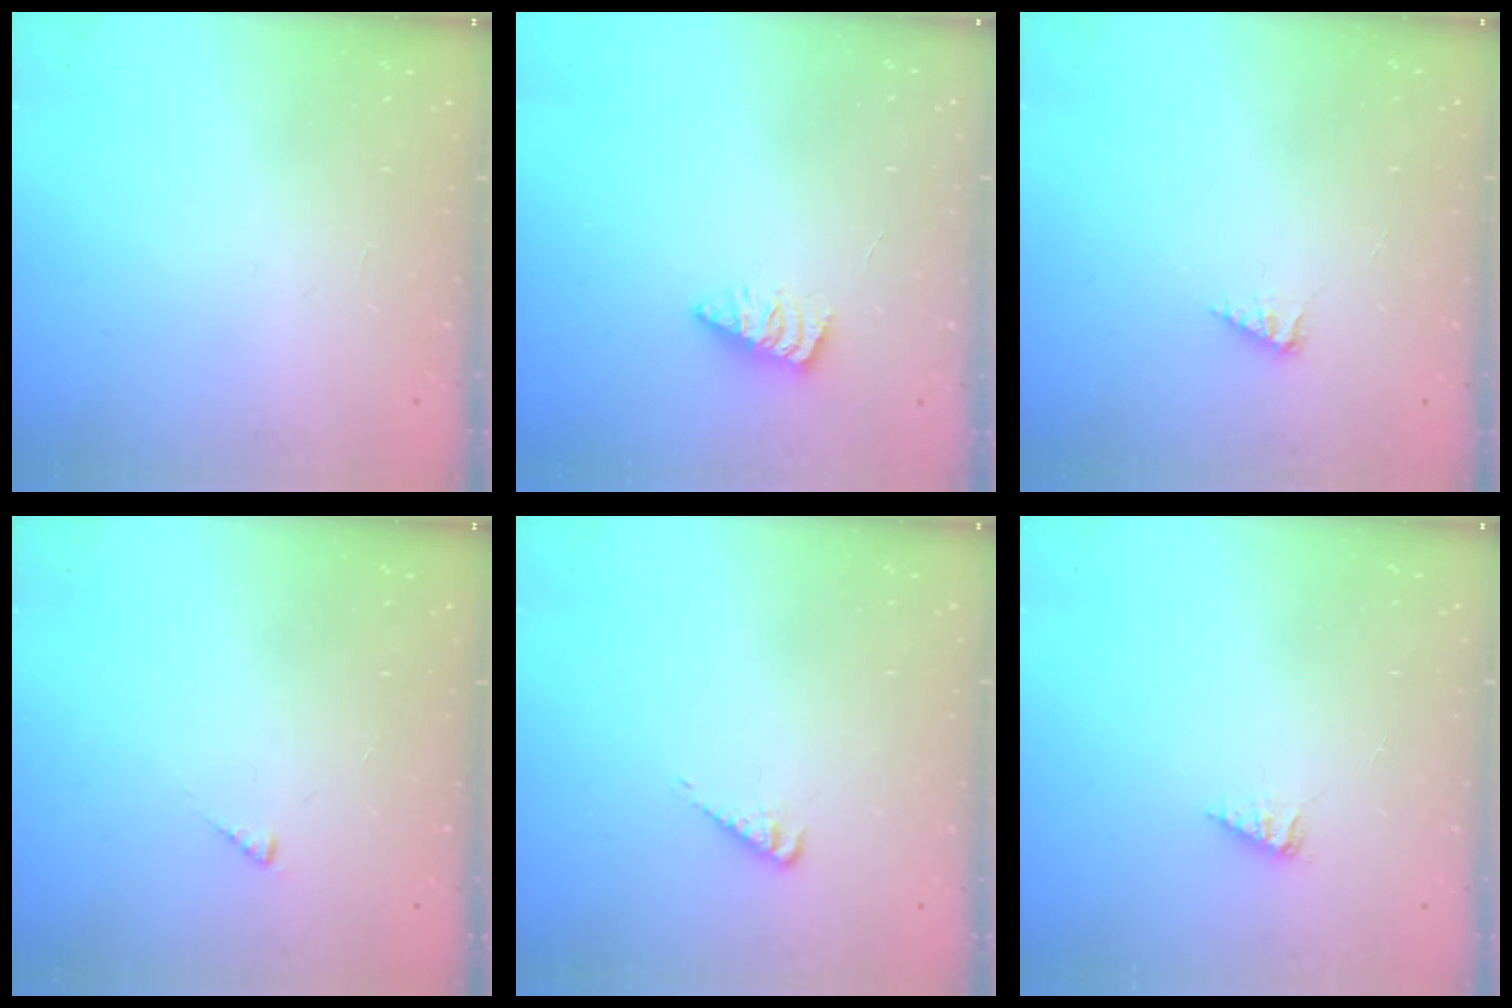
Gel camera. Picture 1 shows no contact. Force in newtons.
{"total": 2.6, "press": 2.6, "slide": 0.2}
{"total": 2.2, "press": 2.2, "slide": 0.2}
{"total": 2.2, "press": 2.2, "slide": 0.4}
{"total": 4.2, "press": 4.1, "slide": 0.7}
{"total": 3.2, "press": 3.2, "slide": 0.3}